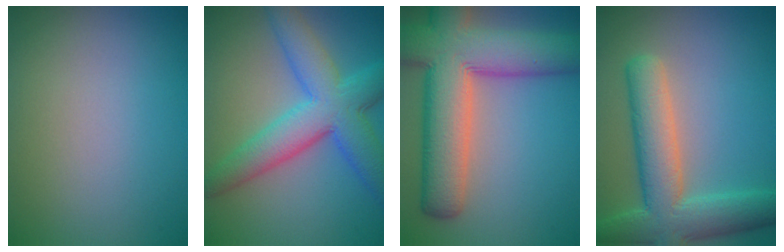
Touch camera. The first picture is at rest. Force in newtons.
{"total": 7.7, "press": 7.7, "slide": 0.2}
{"total": 11.7, "press": 11.7, "slide": 0.7}
{"total": 7.8, "press": 7.8, "slide": 0.5}